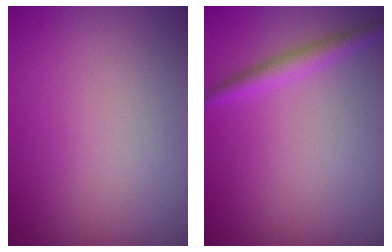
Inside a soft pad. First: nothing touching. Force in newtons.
{"total": 2.0, "press": 2.0, "slide": 0.1}